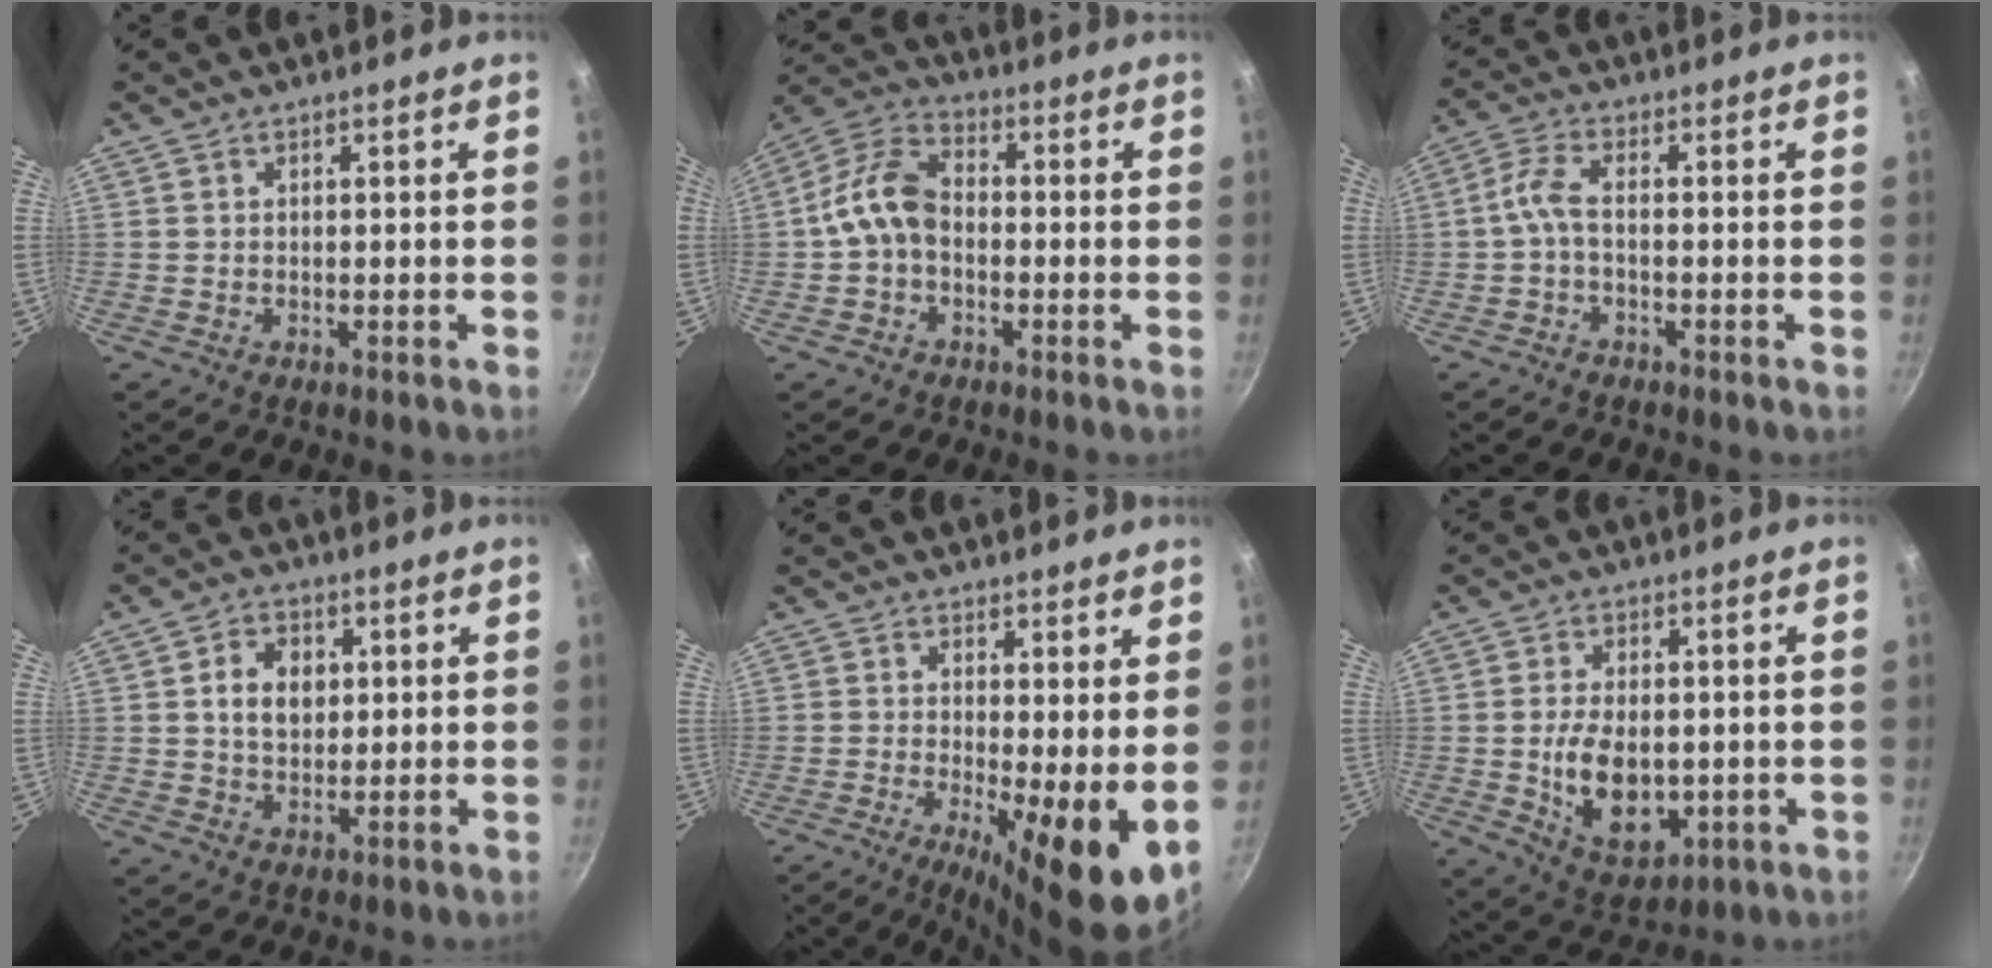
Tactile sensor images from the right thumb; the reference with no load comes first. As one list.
[{"total": 9.7, "force": [-1.3, 6.8, 6.7], "torque": [-0.113, 0.034, -0.043]}, {"total": 4.1, "force": [-1.3, 1.6, 3.6], "torque": [-0.091, 0.019, -0.036]}, {"total": 7.1, "force": [1.3, 5.3, 4.6], "torque": [-0.056, 0.003, 0.019]}, {"total": 10.5, "force": [-1.0, 2.5, 10.1], "torque": [-0.147, -0.017, -0.014]}, {"total": 12.1, "force": [-1.1, 7.5, 9.4], "torque": [-0.143, -0.009, -0.002]}]